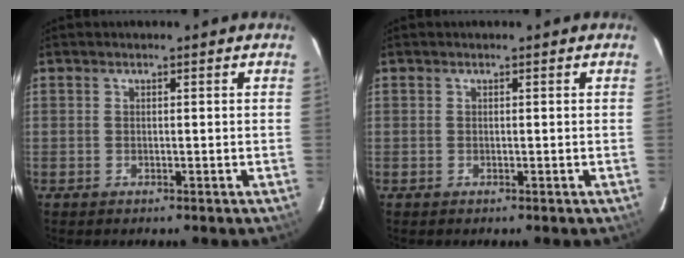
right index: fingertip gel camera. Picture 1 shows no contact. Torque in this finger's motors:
{"motor_torque": [0.00, 0.00, 0.03, 0.00]}